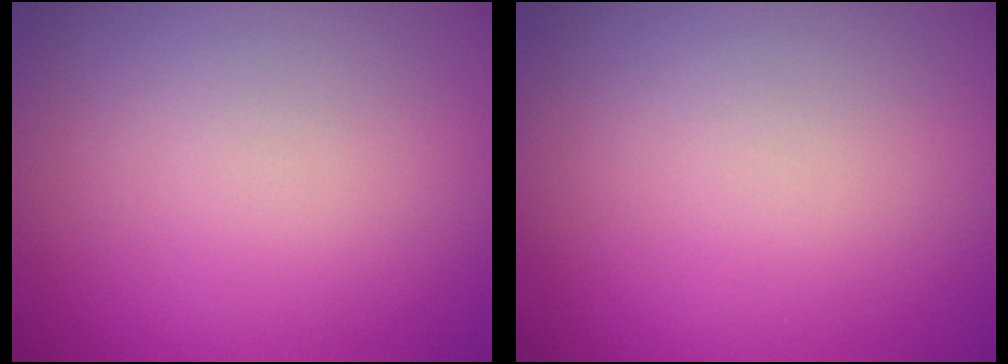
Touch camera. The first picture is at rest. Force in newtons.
{"total": 0.0}